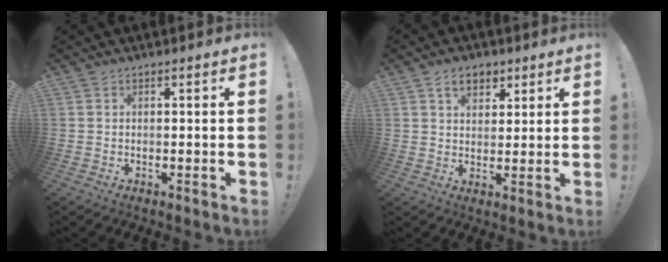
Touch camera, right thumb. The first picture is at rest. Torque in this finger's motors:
{"motor_torque": [0.37, 1.29, 0.11, -0.02, 0.00]}